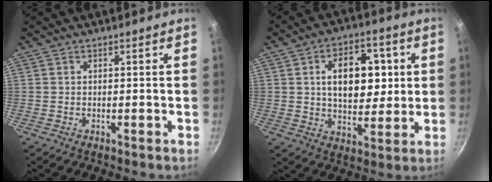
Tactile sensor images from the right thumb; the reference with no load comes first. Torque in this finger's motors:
{"motor_torque": [1.56, 1.46, 1.19, 0.01, 0.32]}